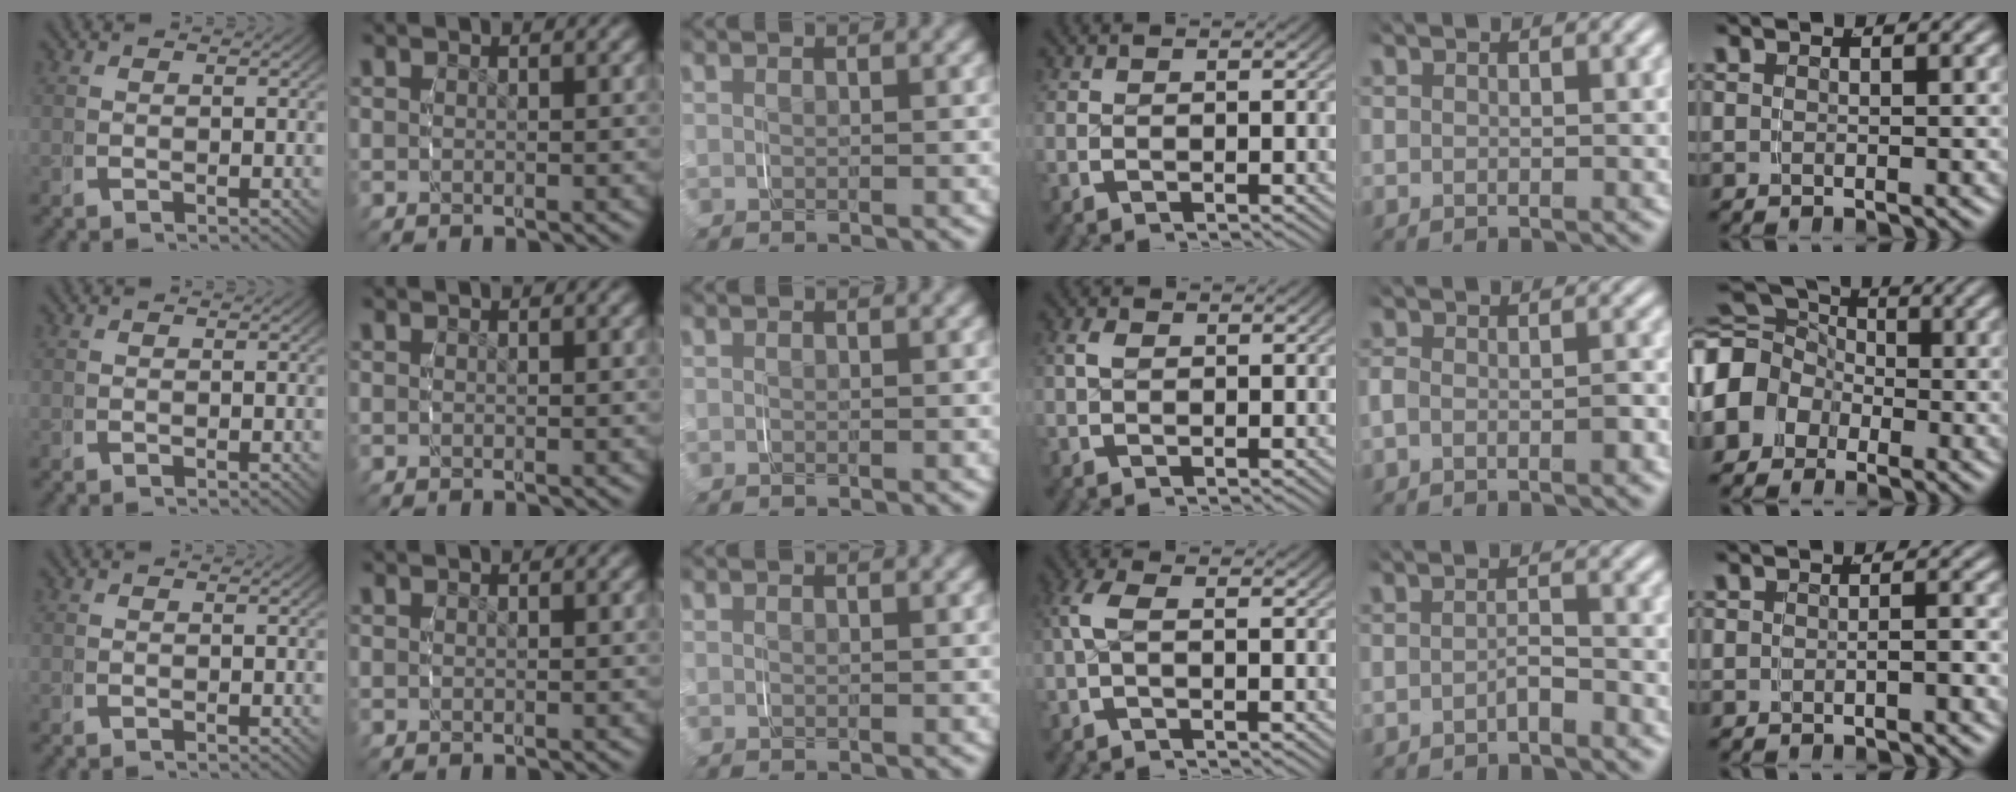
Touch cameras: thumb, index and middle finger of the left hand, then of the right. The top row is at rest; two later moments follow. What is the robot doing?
{"motion": "grasp_and_lifting", "object": "toothpaste"}